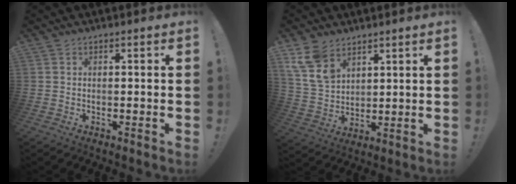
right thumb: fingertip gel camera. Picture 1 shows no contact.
{"total": 11.6, "force": [7.5, 7.2, 5.2], "torque": [-0.106, -0.031, 0.154]}